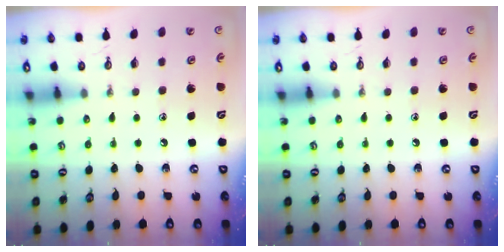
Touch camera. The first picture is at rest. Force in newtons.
{"total": 0.0}